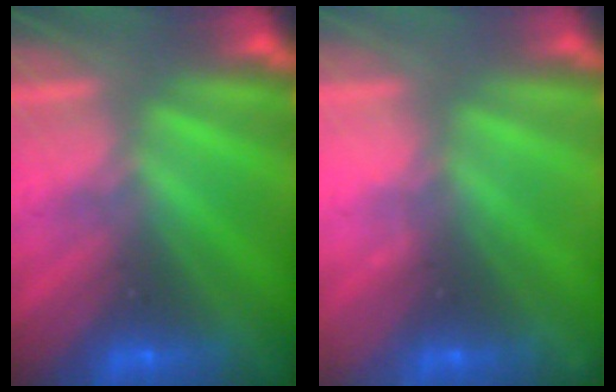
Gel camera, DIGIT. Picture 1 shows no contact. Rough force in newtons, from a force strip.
{"total": 2.3}